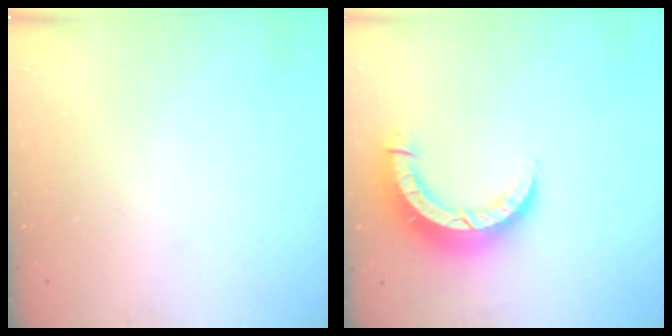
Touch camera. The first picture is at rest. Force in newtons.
{"total": 8.3, "press": 8.2, "slide": 1.1}